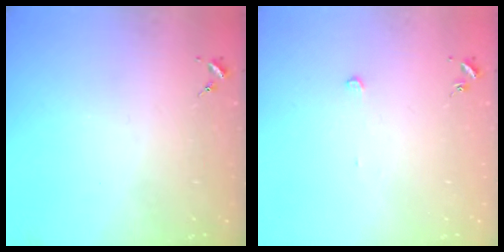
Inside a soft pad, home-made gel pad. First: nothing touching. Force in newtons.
{"total": 2.2, "press": 2.2, "slide": 0.2}